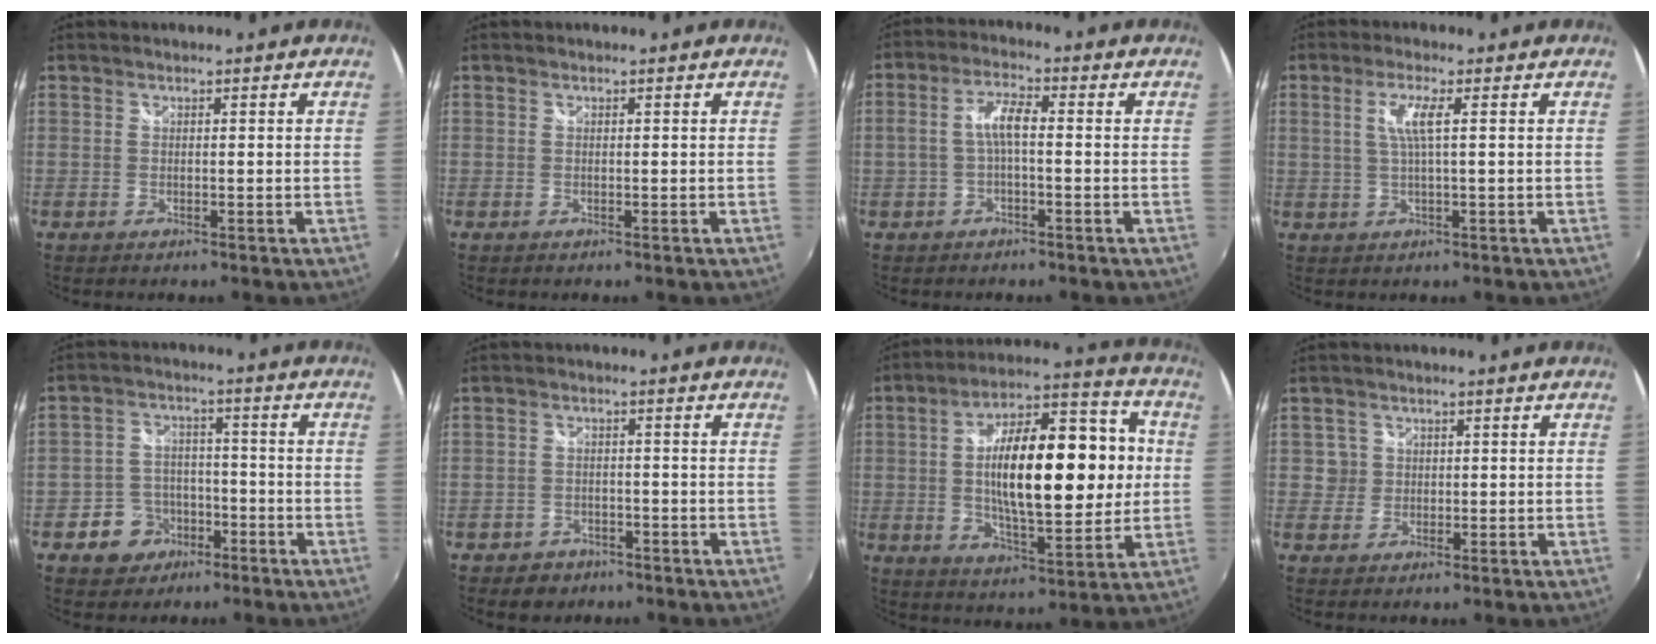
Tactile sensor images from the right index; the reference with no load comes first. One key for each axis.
{"total": 0.0}
{"total": 4.8, "fx": -0.5, "fy": 1.3, "fz": 4.6, "tx": -0.094, "ty": 0.013, "tz": -0.008}
{"total": 4.2, "fx": 1.1, "fy": 0.0, "fz": 4.1, "tx": -0.082, "ty": -0.001, "tz": 0.023}
{"total": 7.4, "fx": -4.0, "fy": 5.9, "fz": 1.6, "tx": -0.052, "ty": 0.025, "tz": -0.054}
{"total": 4.7, "fx": -3.2, "fy": 3.3, "fz": 0.8, "tx": -0.035, "ty": 0.009, "tz": -0.046}
{"total": 22.3, "fx": 1.0, "fy": 8.9, "fz": 20.4, "tx": -0.343, "ty": 0.024, "tz": 0.019}
{"total": 2.7, "fx": 0.5, "fy": 2.7, "fz": -0.1, "tx": 0.013, "ty": 0.011, "tz": 0.005}